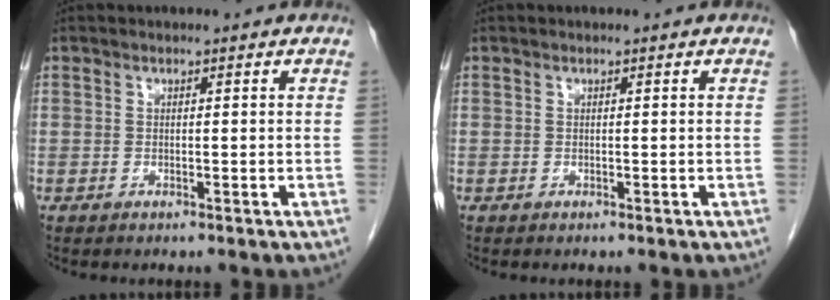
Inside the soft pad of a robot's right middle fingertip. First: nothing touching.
{"total": 0.0}